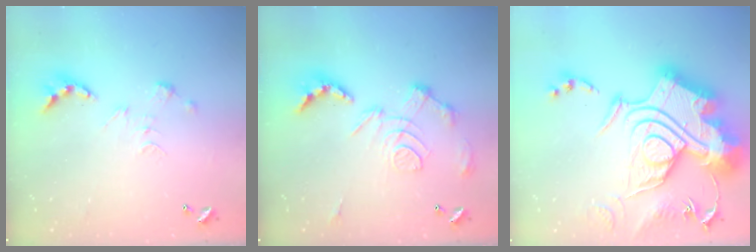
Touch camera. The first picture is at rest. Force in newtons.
{"total": 3.4, "press": 2.7, "slide": 2.0}
{"total": 1.1, "press": 1.1, "slide": 0.0}